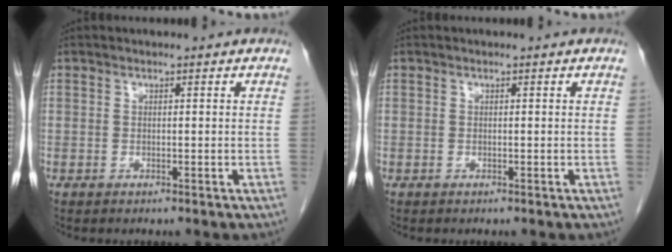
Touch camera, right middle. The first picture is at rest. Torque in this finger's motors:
{"motor_torque": [0.38, -0.50, 0.04, 0.03]}